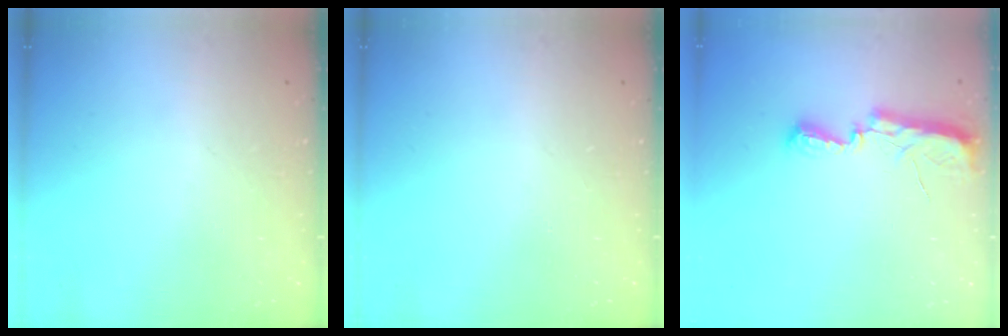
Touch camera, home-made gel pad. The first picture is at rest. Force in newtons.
{"total": 0.0}
{"total": 9.4, "press": 8.3, "slide": 4.5}